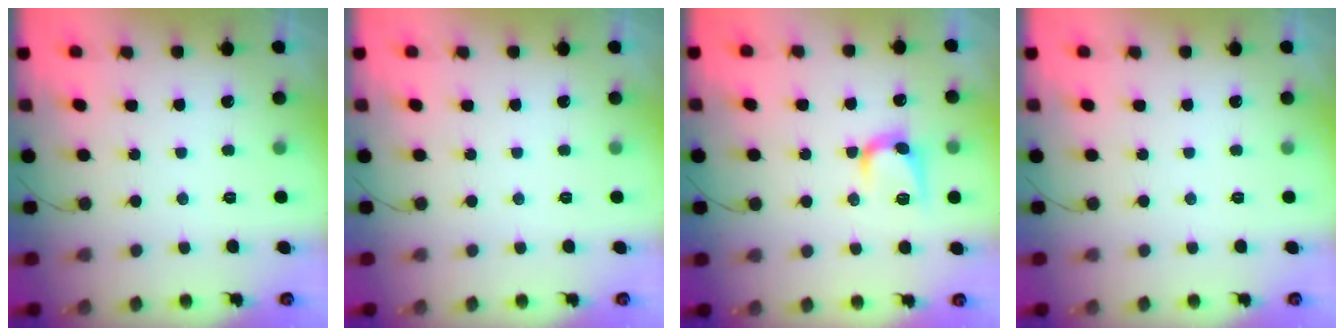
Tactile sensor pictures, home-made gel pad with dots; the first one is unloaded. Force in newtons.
{"total": 0.0}
{"total": 8.0, "press": 8.0, "slide": 0.6}
{"total": 0.0}